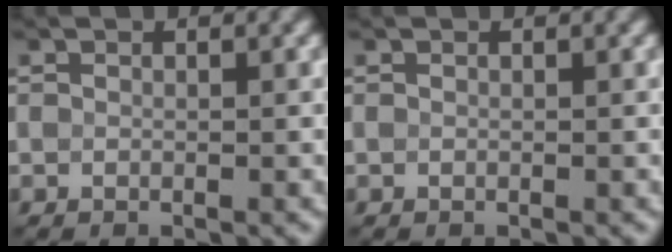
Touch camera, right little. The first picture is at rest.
{"total": 0.0}